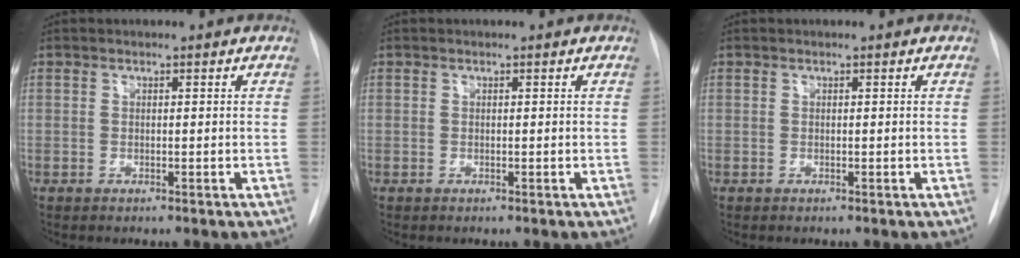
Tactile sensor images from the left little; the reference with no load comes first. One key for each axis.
{"total": 0.0}
{"total": 0.0}